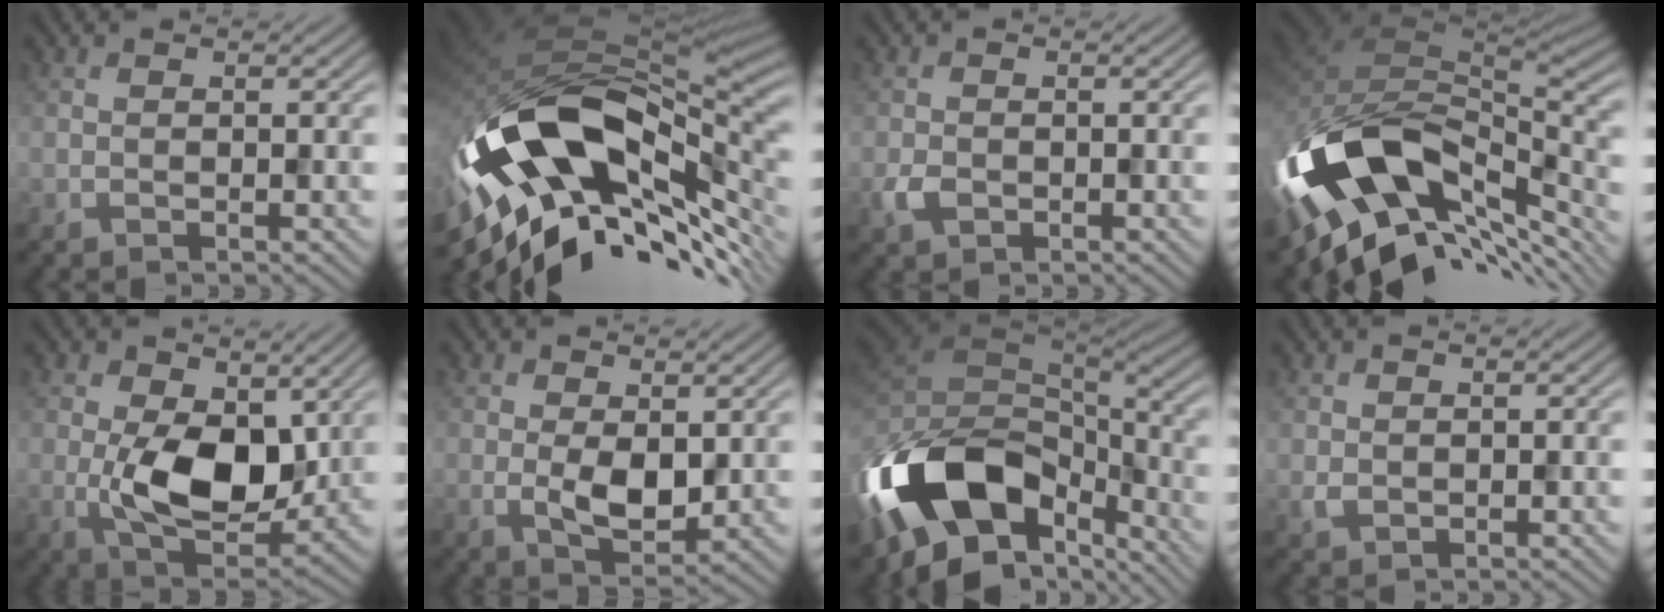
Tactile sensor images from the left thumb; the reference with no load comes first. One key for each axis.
{"total": 19.6, "fx": -5.6, "fy": 9.9, "fz": 15.9, "tx": -0.306, "ty": -0.025, "tz": -0.099}
{"total": 2.1, "fx": -0.8, "fy": 1.6, "fz": 1.1, "tx": -0.029, "ty": -0.007, "tz": -0.021}
{"total": 16.5, "fx": -6.0, "fy": 9.8, "fz": 11.9, "tx": -0.248, "ty": -0.020, "tz": -0.108}
{"total": 10.8, "fx": 0.4, "fy": 6.4, "fz": 8.7, "tx": -0.171, "ty": -0.013, "tz": 0.009}
{"total": 4.6, "fx": 0.2, "fy": 2.6, "fz": 3.8, "tx": -0.075, "ty": -0.010, "tz": 0.006}
{"total": 17.4, "fx": -7.8, "fy": 9.7, "fz": 12.1, "tx": -0.291, "ty": -0.034, "tz": -0.126}
{"total": 1.0, "fx": 0.2, "fy": 0.8, "fz": 0.5, "tx": -0.015, "ty": -0.001, "tz": 0.007}